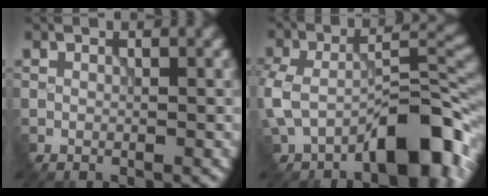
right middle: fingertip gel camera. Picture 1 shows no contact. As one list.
[{"total": 10.0, "force": [-4.6, 4.5, 7.6], "torque": [-0.123, 0.001, -0.087]}]